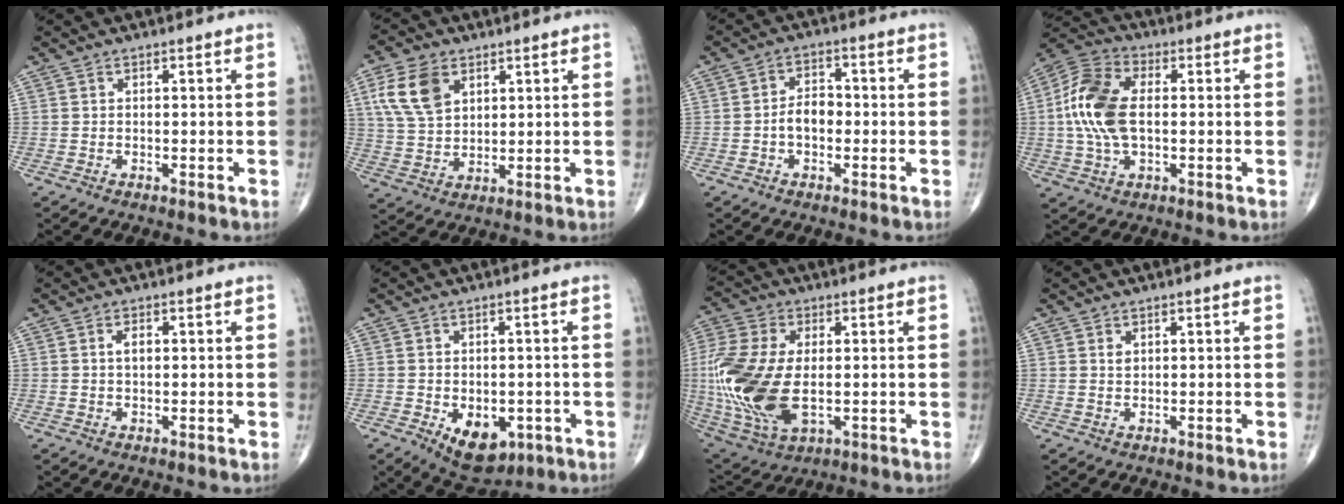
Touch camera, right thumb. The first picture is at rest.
{"total": 10.1, "force": [4.2, 6.5, 6.5], "torque": [-0.118, -0.009, 0.086]}
{"total": 4.7, "force": [-1.0, 3.1, 3.4], "torque": [-0.047, 0.019, -0.024]}
{"total": 13.7, "force": [0.4, 7.7, 11.3], "torque": [-0.243, 0.018, 0.001]}
{"total": 2.0, "force": [0.3, 1.1, 1.6], "torque": [-0.031, 0.003, 0.006]}
{"total": 9.2, "force": [-3.3, 5.7, 6.4], "torque": [-0.073, 0.001, -0.034]}
{"total": 21.3, "force": [-1.1, 11.8, 17.7], "torque": [-0.418, -0.021, -0.008]}
{"total": 1.0, "force": [0.5, 0.6, 0.6], "torque": [-0.008, -0.002, 0.011]}